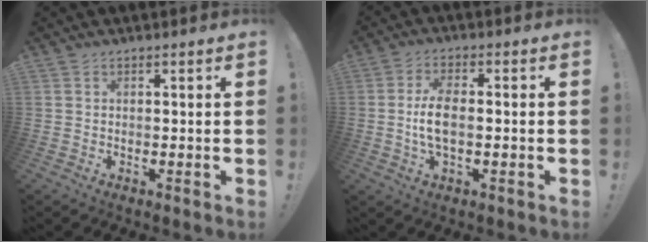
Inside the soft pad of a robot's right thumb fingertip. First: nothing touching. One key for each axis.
{"total": 7.1, "fx": -0.4, "fy": 3.2, "fz": 6.3, "tx": -0.128, "ty": -0.003, "tz": -0.012}